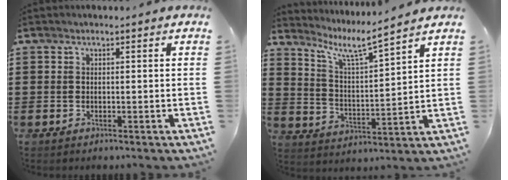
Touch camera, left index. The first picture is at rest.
{"total": 7.0, "force": [5.6, 0.5, 4.2], "torque": [-0.105, -0.032, 0.093]}